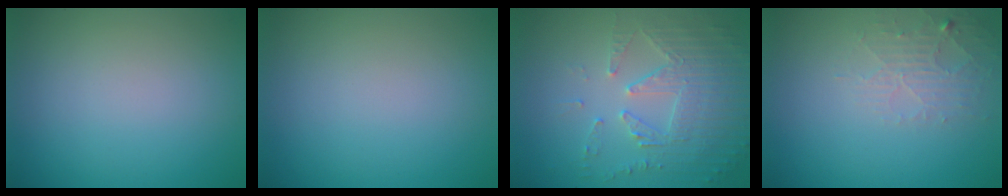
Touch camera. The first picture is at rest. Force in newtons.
{"total": 0.0}
{"total": 5.1, "press": 3.7, "slide": 3.6}
{"total": 2.2, "press": 2.2, "slide": 0.5}